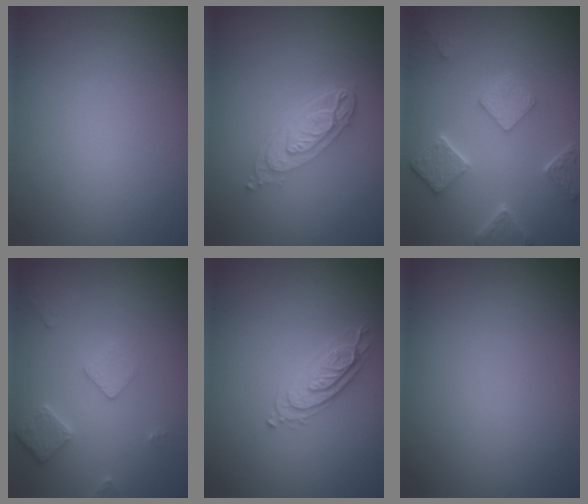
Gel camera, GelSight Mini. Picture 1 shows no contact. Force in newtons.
{"total": 4.0, "press": 2.9, "slide": 2.7}
{"total": 4.7, "press": 3.7, "slide": 2.9}
{"total": 2.5, "press": 2.4, "slide": 0.4}
{"total": 2.2, "press": 2.2, "slide": 0.3}
{"total": 0.0}